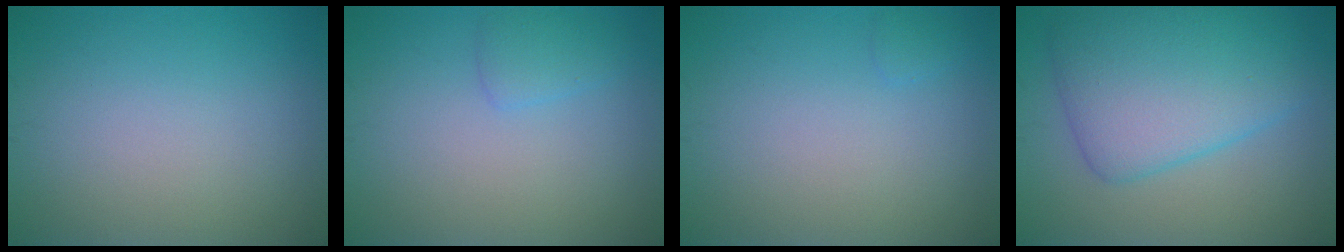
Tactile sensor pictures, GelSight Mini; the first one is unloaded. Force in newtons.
{"total": 1.5, "press": 1.5, "slide": 0.1}
{"total": 0.6, "press": 0.6, "slide": 0.1}
{"total": 8.0, "press": 8.0, "slide": 0.1}